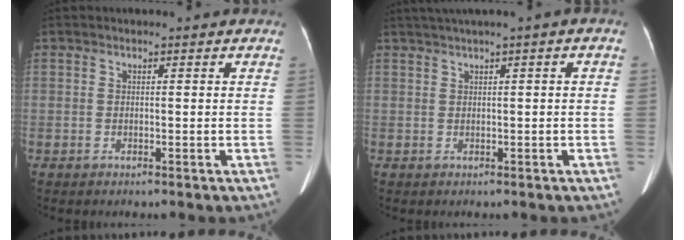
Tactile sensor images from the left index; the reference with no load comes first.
{"total": 2.4, "force": [1.0, 0.1, 2.2], "torque": [-0.043, 0.020, 0.024]}